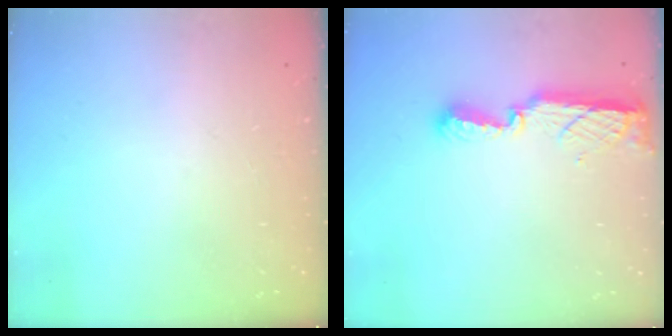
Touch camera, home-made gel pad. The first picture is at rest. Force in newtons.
{"total": 8.3, "press": 8.3, "slide": 0.7}